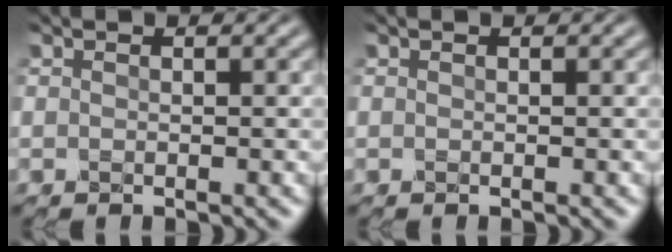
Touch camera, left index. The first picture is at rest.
{"total": 0.0}